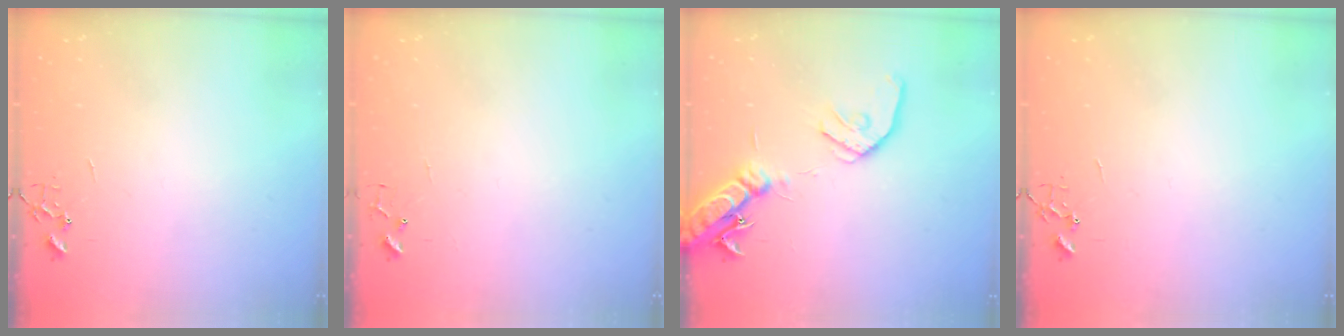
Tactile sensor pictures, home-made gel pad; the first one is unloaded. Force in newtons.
{"total": 4.9, "press": 4.8, "slide": 0.4}
{"total": 16.5, "press": 16.2, "slide": 2.9}
{"total": 0.0}